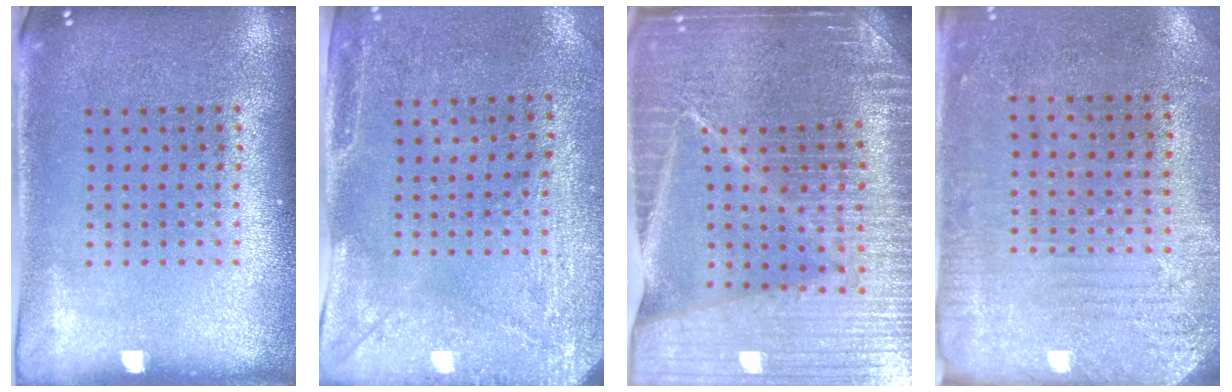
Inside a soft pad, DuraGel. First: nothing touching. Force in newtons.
{"total": 2.9, "press": 2.3, "slide": 1.8}
{"total": 5.5, "press": 5.0, "slide": 2.3}
{"total": 2.8, "press": 2.4, "slide": 1.4}